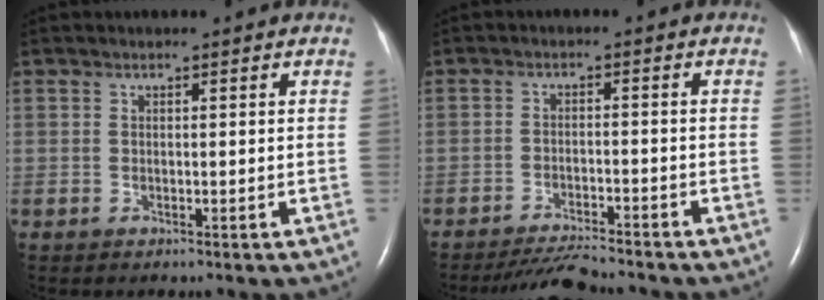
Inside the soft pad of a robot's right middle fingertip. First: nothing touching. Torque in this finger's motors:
{"motor_torque": [0.34, -0.32, 0.08, 0.02]}